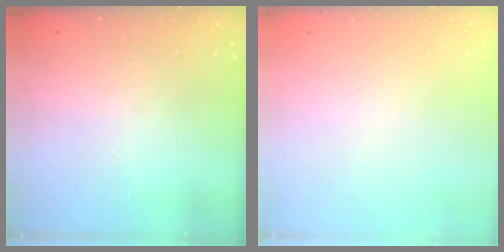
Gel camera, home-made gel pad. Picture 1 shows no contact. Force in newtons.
{"total": 0.0}